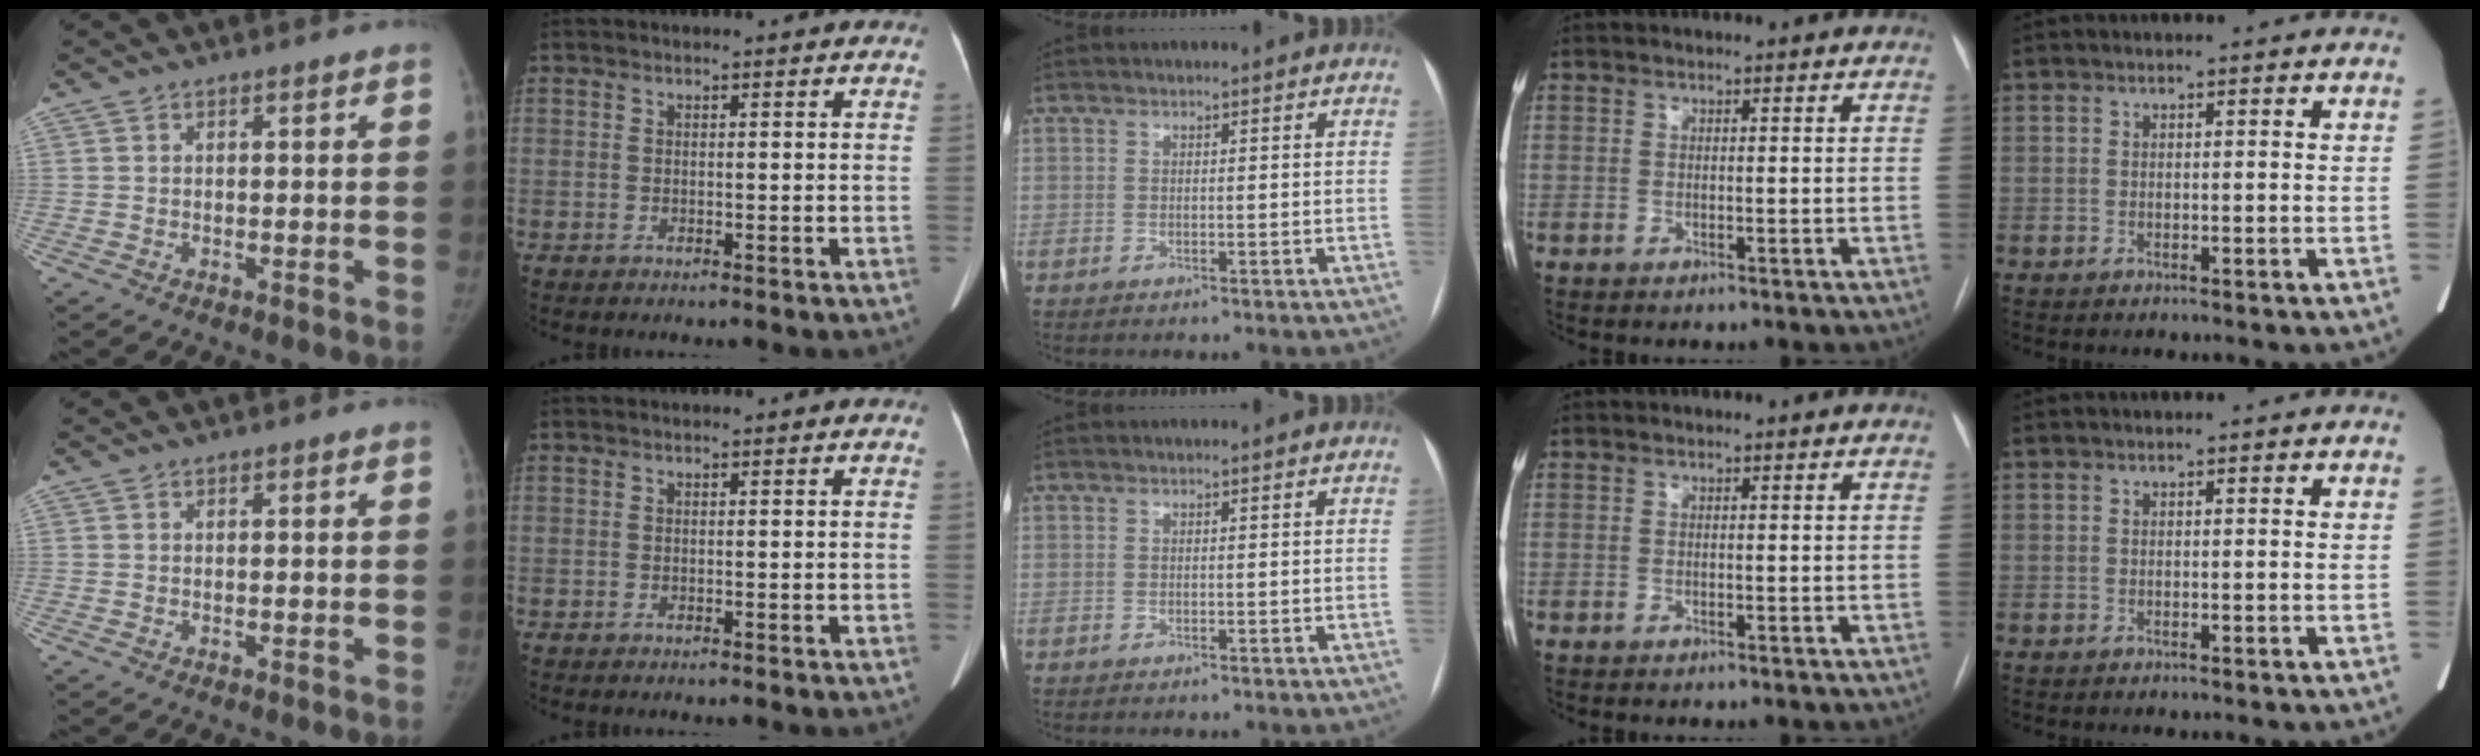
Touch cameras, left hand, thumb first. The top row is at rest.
{}